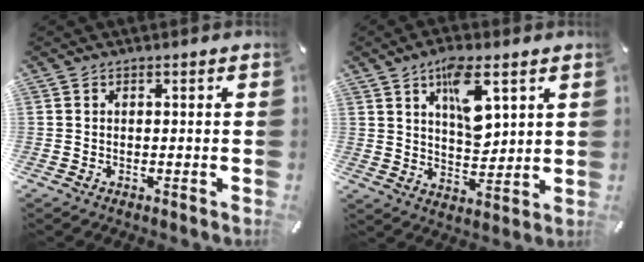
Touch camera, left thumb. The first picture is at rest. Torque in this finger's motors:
{"motor_torque": [1.52, 1.49, 1.21, -0.66, 0.15]}